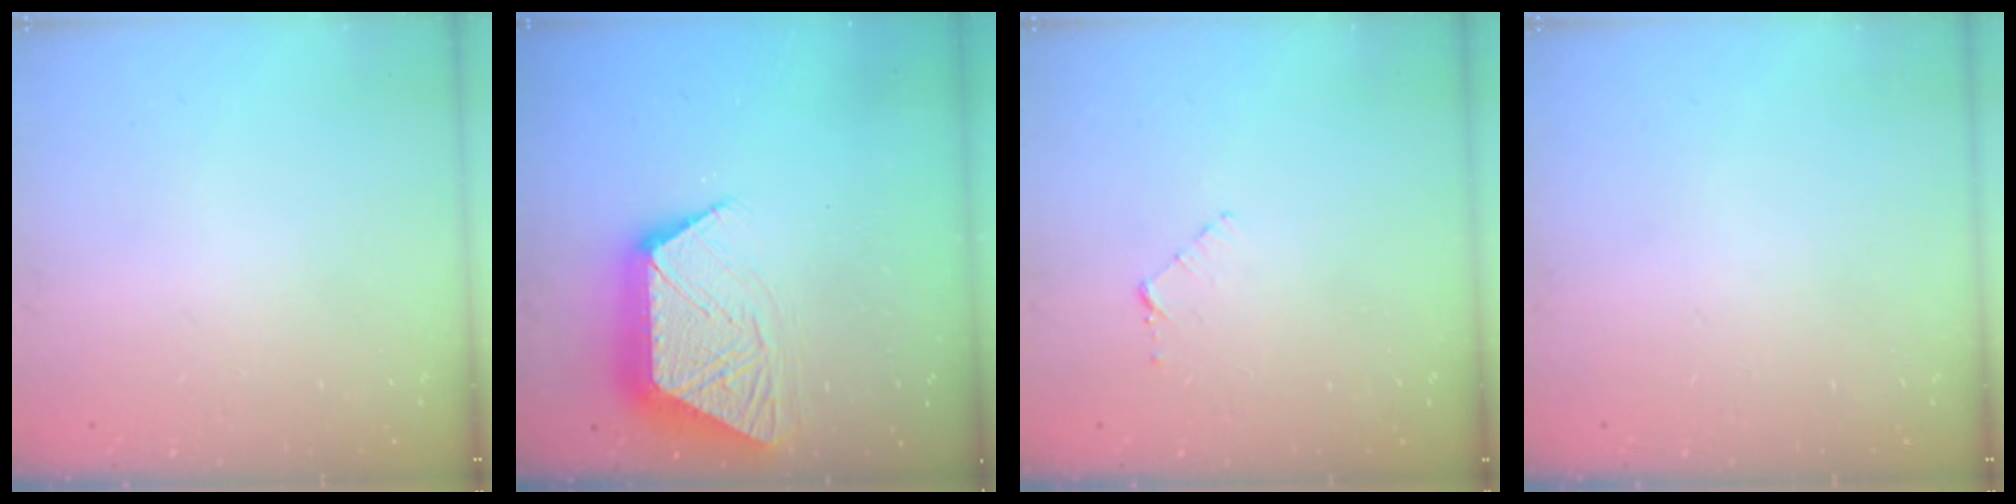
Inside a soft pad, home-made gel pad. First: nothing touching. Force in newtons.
{"total": 13.7, "press": 13.7, "slide": 1.1}
{"total": 4.4, "press": 4.4, "slide": 0.4}
{"total": 0.0}